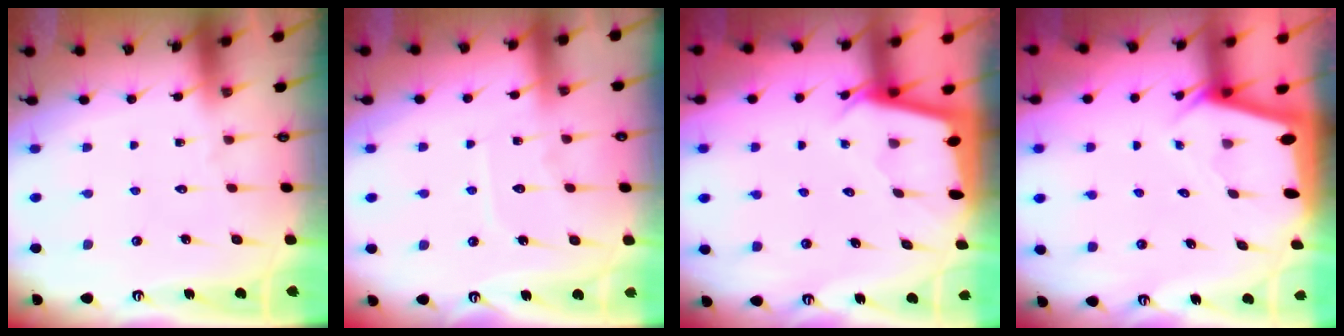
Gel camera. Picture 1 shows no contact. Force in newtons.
{"total": 5.4, "press": 5.4, "slide": 0.6}
{"total": 2.1, "press": 2.1, "slide": 0.2}
{"total": 2.5, "press": 2.5, "slide": 0.2}